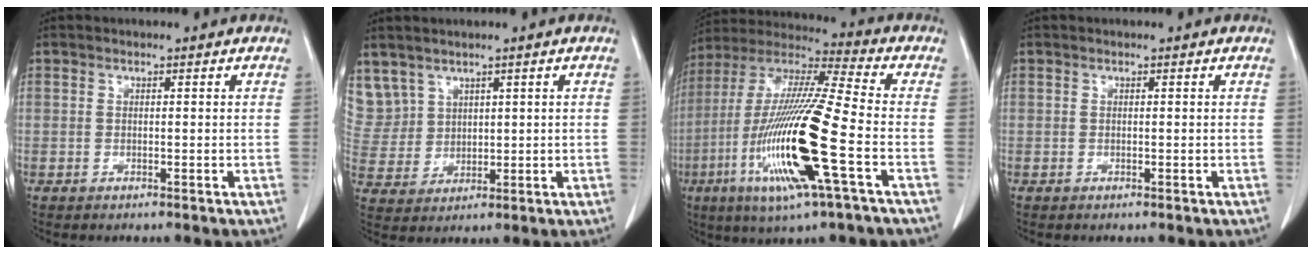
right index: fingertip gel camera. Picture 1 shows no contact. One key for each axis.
{"total": 9.0, "fx": 5.4, "fy": 7.2, "fz": 1.3, "tx": -0.055, "ty": 0.027, "tz": 0.137}
{"total": 20.8, "fx": -6.2, "fy": 0.9, "fz": 19.8, "tx": -0.425, "ty": -0.029, "tz": -0.124}
{"total": 0.0}